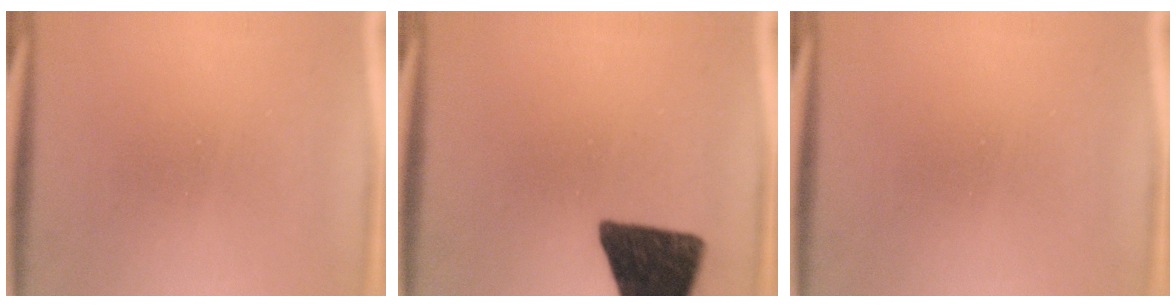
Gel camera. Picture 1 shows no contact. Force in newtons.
{"total": 15.5}
{"total": 0.0}